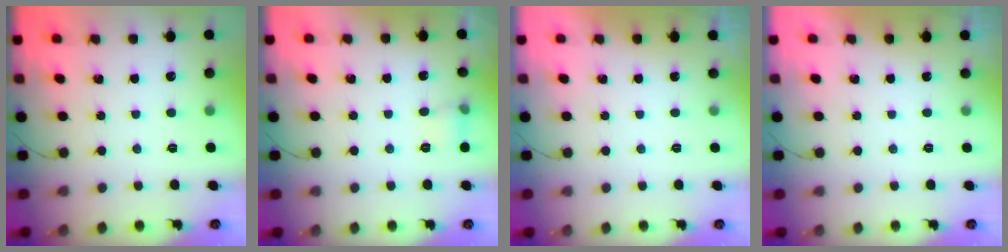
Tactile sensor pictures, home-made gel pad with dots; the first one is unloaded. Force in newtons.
{"total": 6.0, "press": 5.6, "slide": 2.0}
{"total": 0.0}
{"total": 0.0}